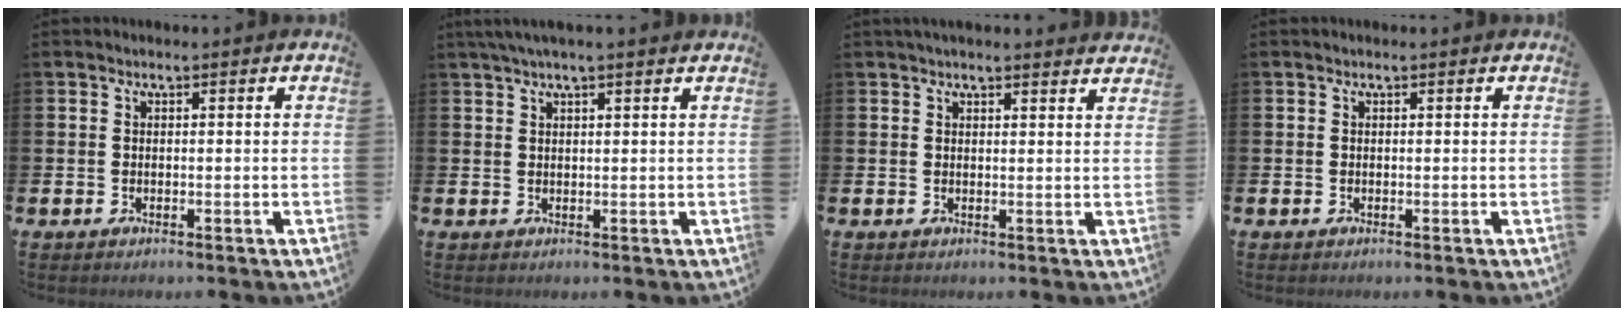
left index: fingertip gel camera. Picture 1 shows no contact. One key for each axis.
{"total": 2.3, "fx": 1.7, "fy": -0.1, "fz": 1.5, "tx": -0.035, "ty": 0.005, "tz": 0.031}
{"total": 2.1, "fx": 2.1, "fy": 0.0, "fz": 0.4, "tx": -0.006, "ty": -0.009, "tz": 0.037}
{"total": 0.0}